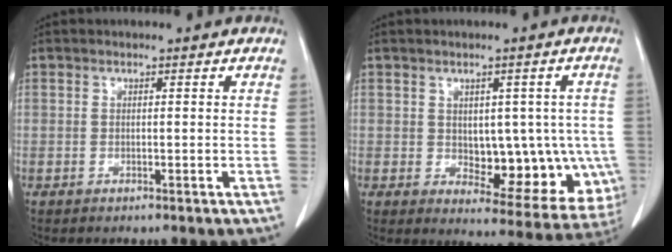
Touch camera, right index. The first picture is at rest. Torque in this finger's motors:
{"motor_torque": [0.41, 0.14, 0.18, 0.03]}